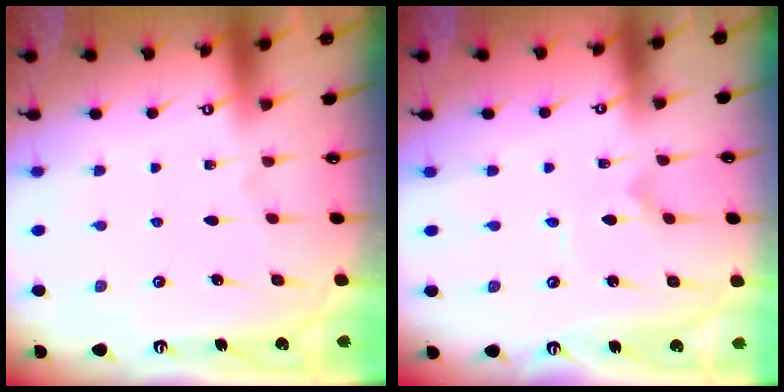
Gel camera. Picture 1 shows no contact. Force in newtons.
{"total": 0.0}